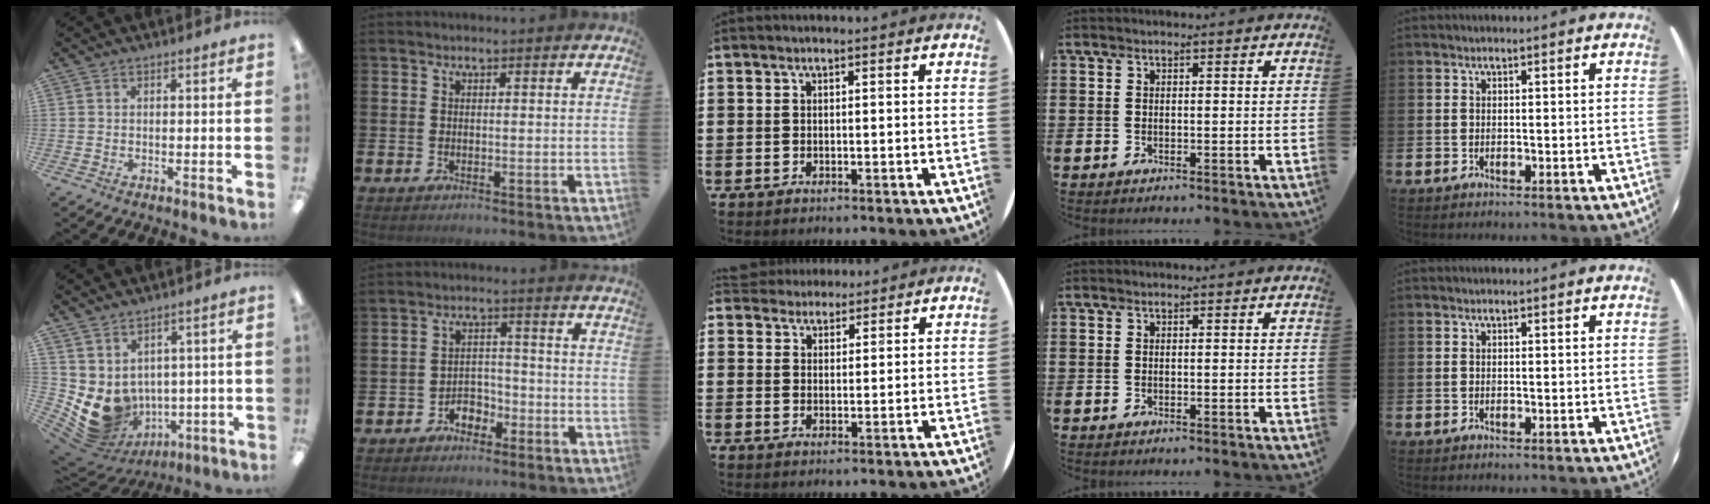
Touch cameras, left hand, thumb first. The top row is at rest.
{"thumb": {"total": 9.0, "force": [-0.2, 8.1, 3.9], "torque": [-0.087, -0.029, 0.011]}, "index": {"total": 3.2, "force": [-2.4, 1.9, 1.0], "torque": [-0.027, 0.010, -0.052]}, "middle": {"total": 2.9, "force": [2.7, 1.1, -0.2], "torque": [-0.004, 0.001, 0.052]}}